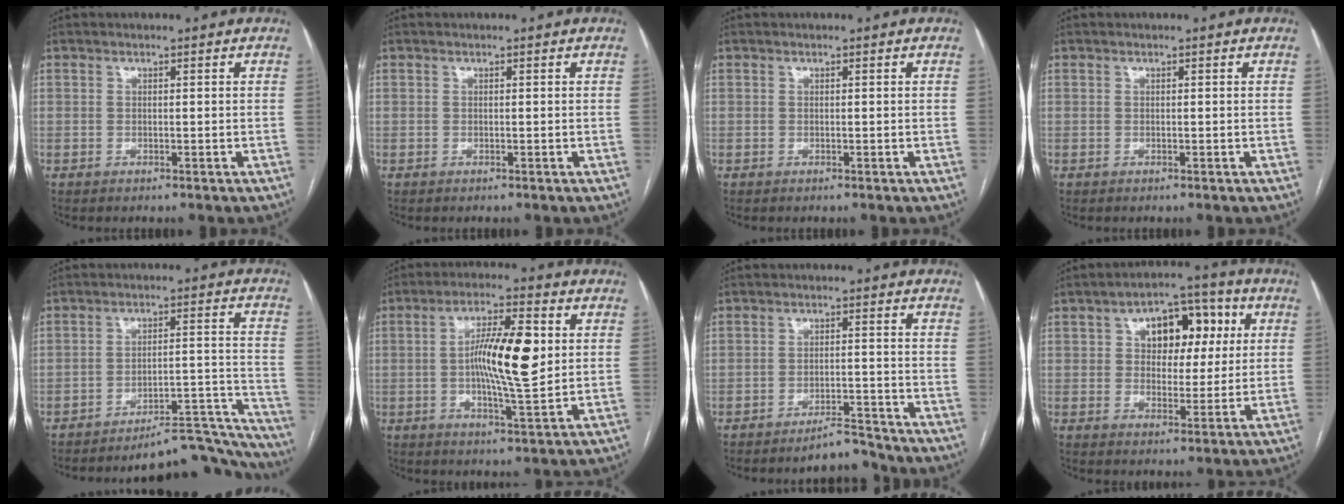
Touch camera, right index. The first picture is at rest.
{"total": 0.0}
{"total": 0.0}
{"total": 0.0}
{"total": 15.6, "force": [-15.3, 2.2, 2.1], "torque": [0.015, 0.061, -0.205]}
{"total": 11.6, "force": [1.0, 2.0, 11.3], "torque": [-0.199, 0.007, 0.014]}
{"total": 4.0, "force": [-3.9, 0.6, 0.9], "torque": [-0.006, -0.005, -0.064]}
{"total": 10.5, "force": [2.9, 6.3, 7.9], "torque": [-0.103, 0.035, 0.045]}